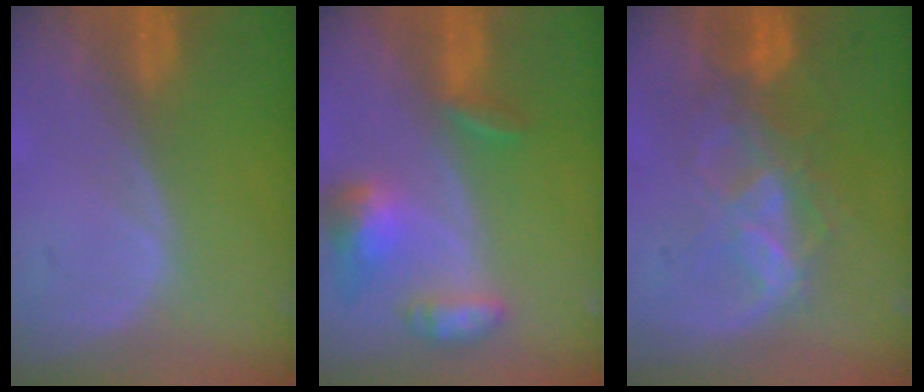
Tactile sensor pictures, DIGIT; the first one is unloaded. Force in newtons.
{"total": 7.0, "press": 6.6, "slide": 2.5}
{"total": 7.3, "press": 6.8, "slide": 2.6}